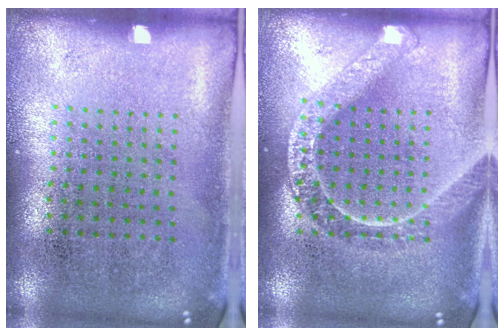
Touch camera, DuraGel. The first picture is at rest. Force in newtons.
{"total": 1.6, "press": 1.6, "slide": 0.1}